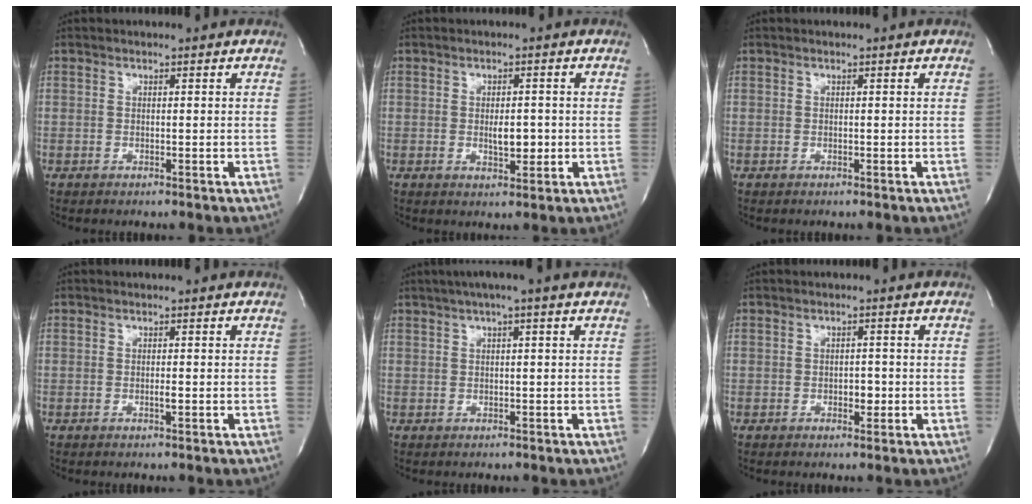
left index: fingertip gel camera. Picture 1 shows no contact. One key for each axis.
{"total": 3.1, "fx": -0.3, "fy": 1.2, "fz": 2.8, "tx": -0.046, "ty": -0.002, "tz": -0.001}
{"total": 0.0}
{"total": 0.6, "fx": -0.1, "fy": 0.0, "fz": 0.6, "tx": -0.013, "ty": -0.001, "tz": -0.002}
{"total": 3.8, "fx": 2.3, "fy": -0.3, "fz": 3.0, "tx": -0.054, "ty": 0.019, "tz": 0.039}
{"total": 1.6, "fx": -0.4, "fy": 1.0, "fz": 1.2, "tx": -0.015, "ty": 0.001, "tz": -0.004}